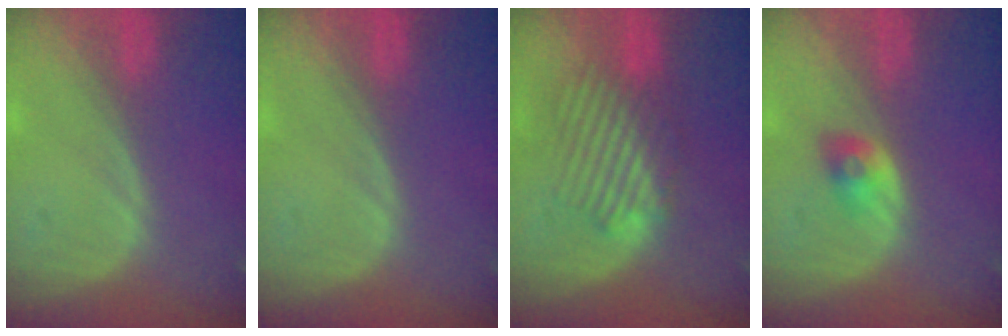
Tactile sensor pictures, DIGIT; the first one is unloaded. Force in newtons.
{"total": 0.0}
{"total": 6.2, "press": 6.1, "slide": 1.5}
{"total": 2.7, "press": 2.4, "slide": 1.2}